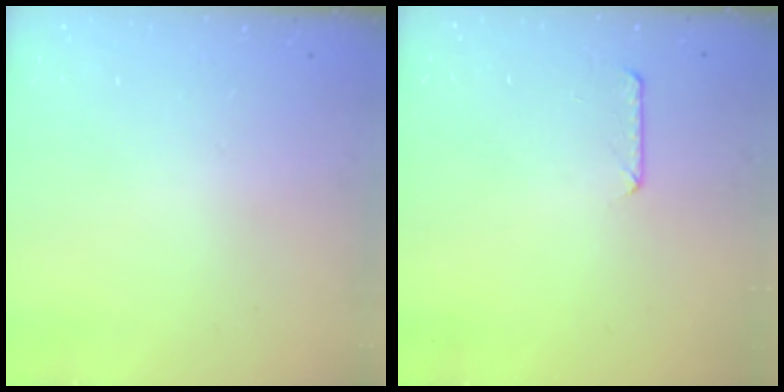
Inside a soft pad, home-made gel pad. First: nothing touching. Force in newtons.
{"total": 6.1, "press": 6.1, "slide": 0.5}